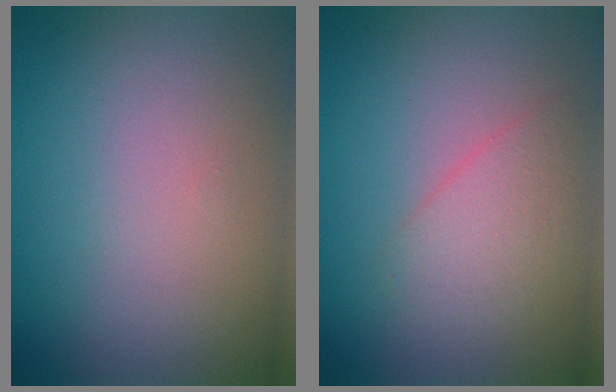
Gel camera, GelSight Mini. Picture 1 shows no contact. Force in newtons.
{"total": 2.3, "press": 2.3, "slide": 0.2}